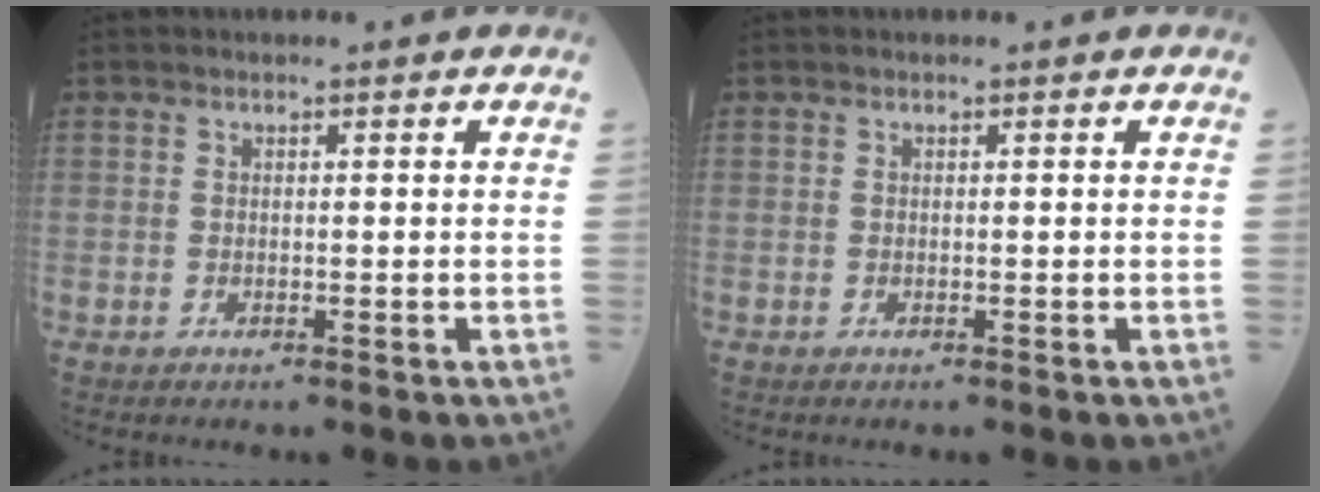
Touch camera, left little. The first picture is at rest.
{"total": 0.0}